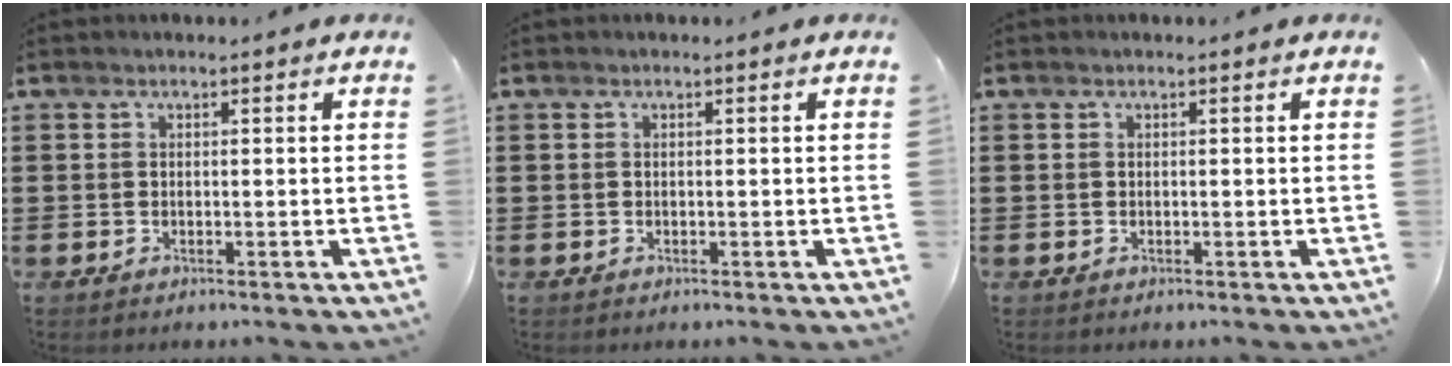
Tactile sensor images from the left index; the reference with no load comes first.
{"total": 0.0}
{"total": 0.0}